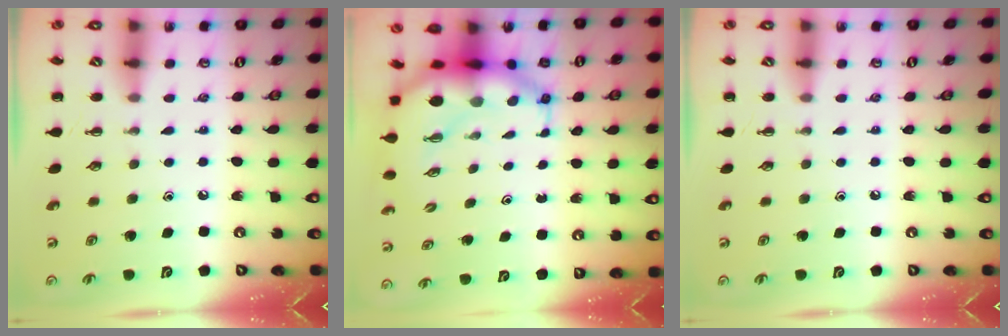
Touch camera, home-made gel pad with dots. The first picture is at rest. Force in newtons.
{"total": 8.8, "press": 8.5, "slide": 2.3}
{"total": 0.0}